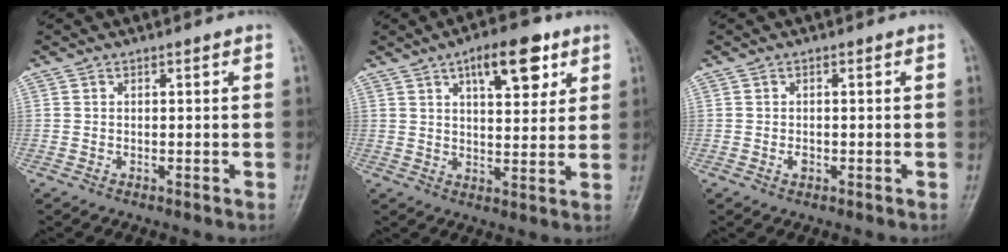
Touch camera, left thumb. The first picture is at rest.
{"total": 10.7, "force": [5.4, 4.6, 8.0], "torque": [-0.093, -0.022, 0.079]}
{"total": 1.3, "force": [-0.4, 0.9, 0.8], "torque": [-0.011, 0.001, -0.007]}